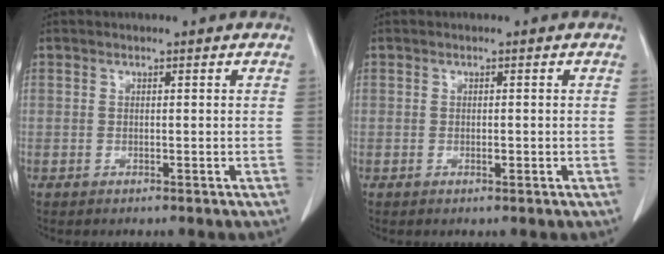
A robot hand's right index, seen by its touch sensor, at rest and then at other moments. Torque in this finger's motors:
{"motor_torque": [-0.20, 0.18, -0.10, 0.02]}